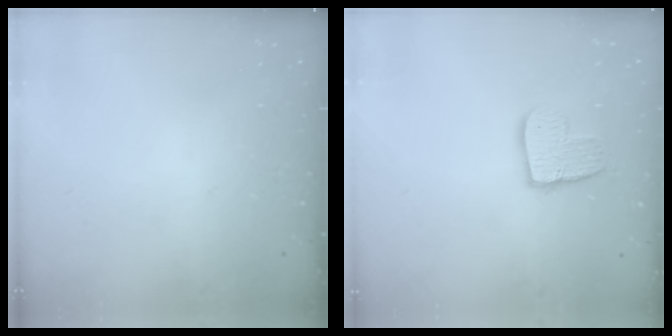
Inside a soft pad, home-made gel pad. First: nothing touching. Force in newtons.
{"total": 10.5, "press": 10.5, "slide": 0.8}